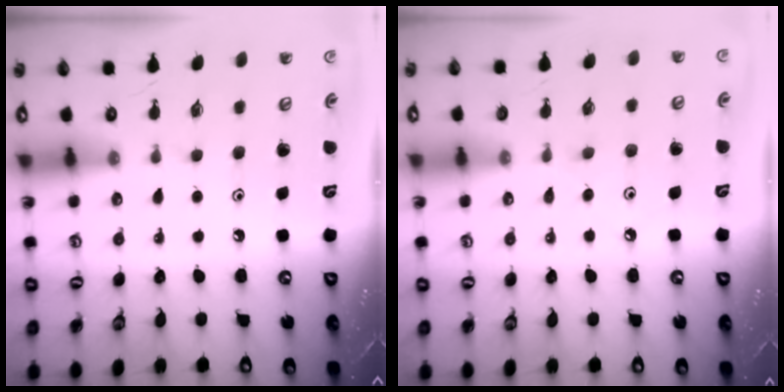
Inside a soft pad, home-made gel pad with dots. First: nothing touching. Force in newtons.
{"total": 4.4, "press": 4.4, "slide": 0.5}